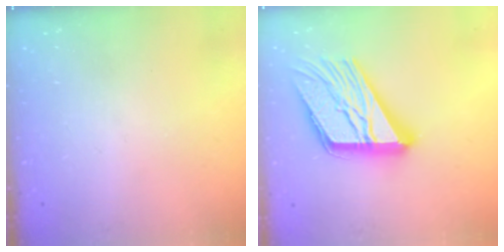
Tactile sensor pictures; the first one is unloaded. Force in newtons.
{"total": 22.9, "press": 22.8, "slide": 2.3}